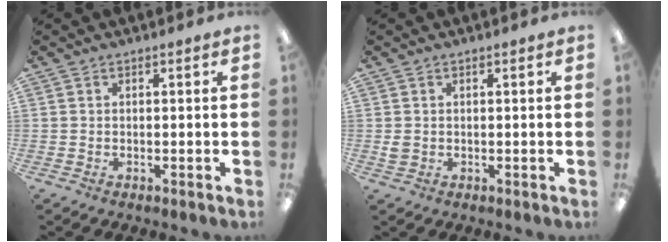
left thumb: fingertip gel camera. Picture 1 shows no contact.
{"total": 1.6, "force": [0.5, 1.3, 0.7], "torque": [-0.006, 0.001, 0.007]}